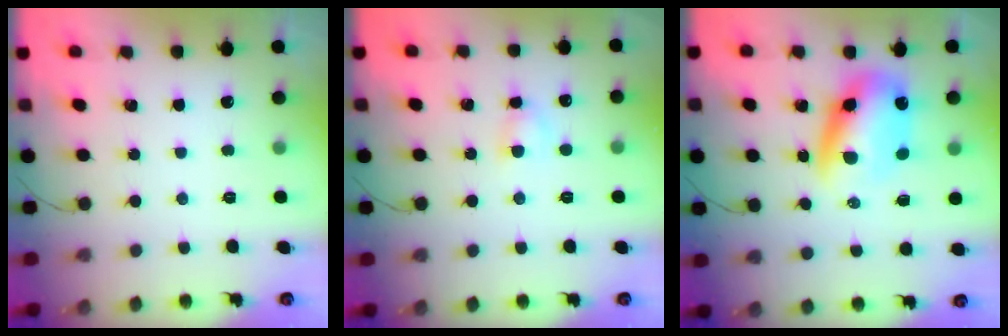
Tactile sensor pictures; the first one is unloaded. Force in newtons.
{"total": 2.7, "press": 2.5, "slide": 1.0}
{"total": 9.6, "press": 9.3, "slide": 2.1}